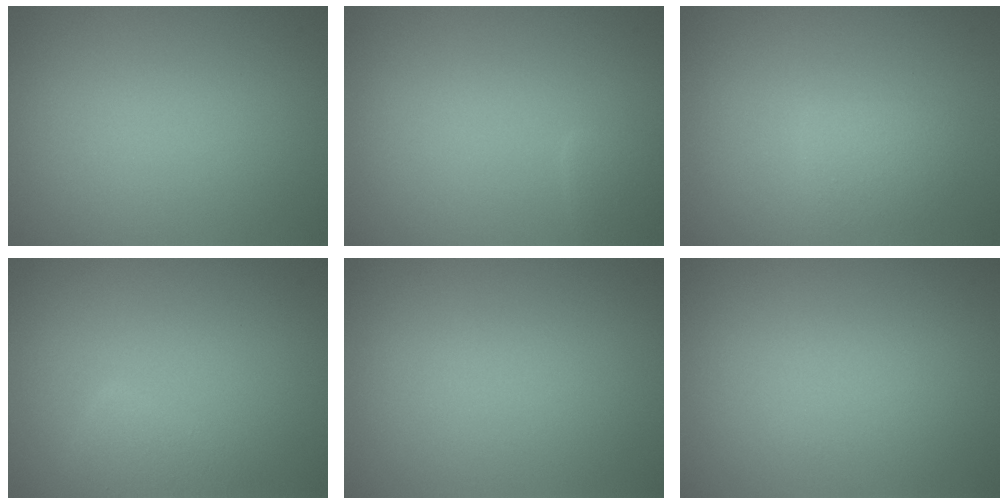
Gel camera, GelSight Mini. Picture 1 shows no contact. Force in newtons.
{"total": 1.1, "press": 1.1, "slide": 0.1}
{"total": 1.9, "press": 1.9, "slide": 0.0}
{"total": 2.6, "press": 2.6, "slide": 0.0}
{"total": 0.0}
{"total": 0.0}